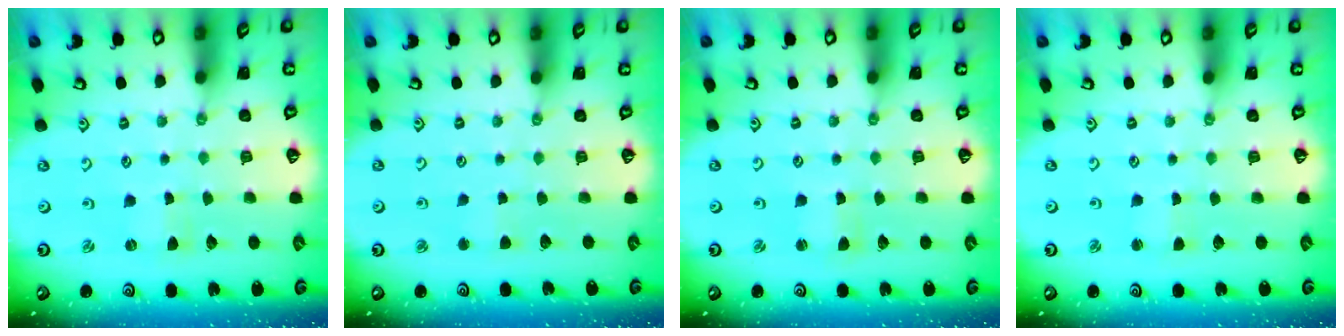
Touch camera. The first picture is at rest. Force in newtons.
{"total": 2.7, "press": 2.6, "slide": 0.4}
{"total": 1.6, "press": 1.5, "slide": 0.3}
{"total": 1.4, "press": 1.3, "slide": 0.3}